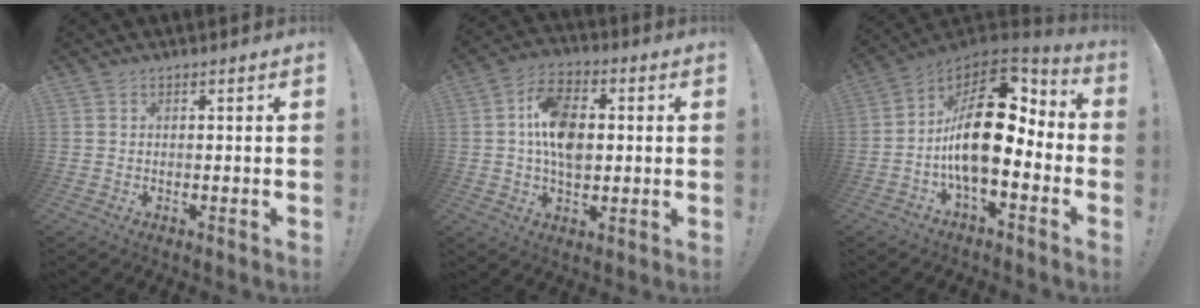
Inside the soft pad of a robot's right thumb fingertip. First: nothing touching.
{"total": 13.6, "force": [0.6, 9.1, 10.0], "torque": [-0.174, 0.014, 0.012]}
{"total": 20.4, "force": [-0.1, 9.8, 17.9], "torque": [-0.312, 0.007, 0.001]}